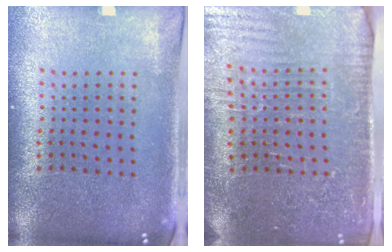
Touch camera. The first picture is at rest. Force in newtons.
{"total": 3.5, "press": 3.5, "slide": 0.3}